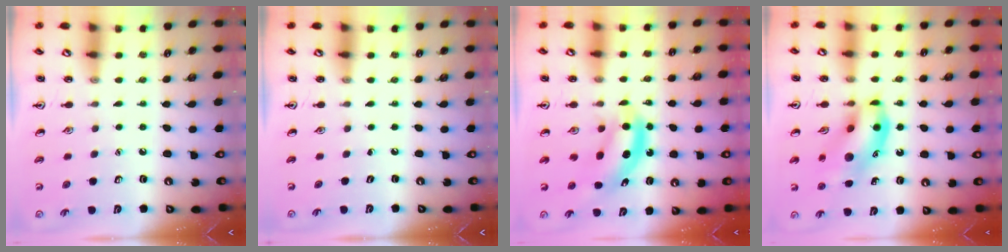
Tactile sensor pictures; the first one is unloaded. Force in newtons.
{"total": 0.0}
{"total": 5.8, "press": 5.7, "slide": 1.1}
{"total": 13.6, "press": 13.3, "slide": 3.1}